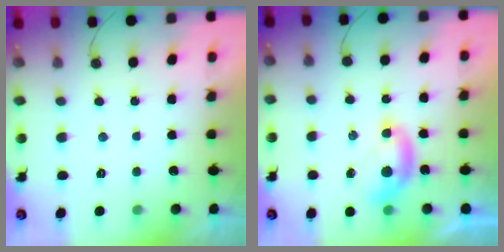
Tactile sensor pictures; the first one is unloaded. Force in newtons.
{"total": 7.0, "press": 6.9, "slide": 0.8}